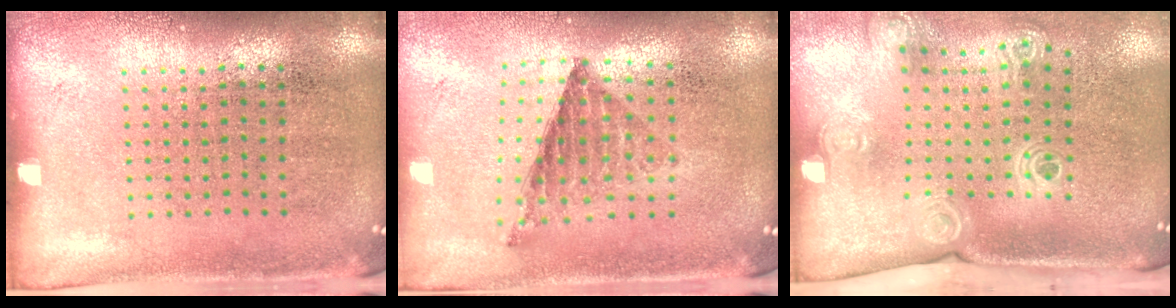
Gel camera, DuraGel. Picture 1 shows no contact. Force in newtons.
{"total": 0.7, "press": 0.7, "slide": 0.1}
{"total": 2.0, "press": 1.5, "slide": 1.4}